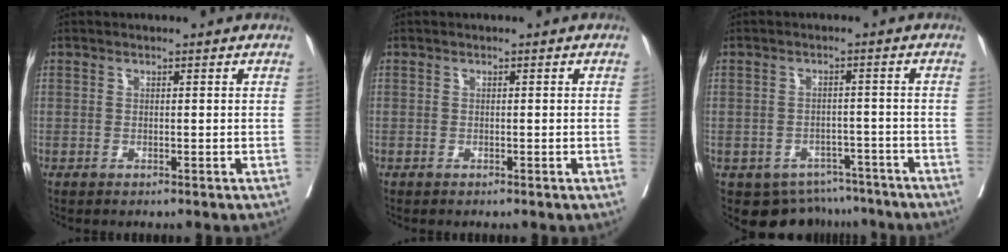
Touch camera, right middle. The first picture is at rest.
{"total": 0.0}
{"total": 7.8, "force": [-6.3, 4.6, 0.6], "torque": [0.006, 0.017, -0.077]}